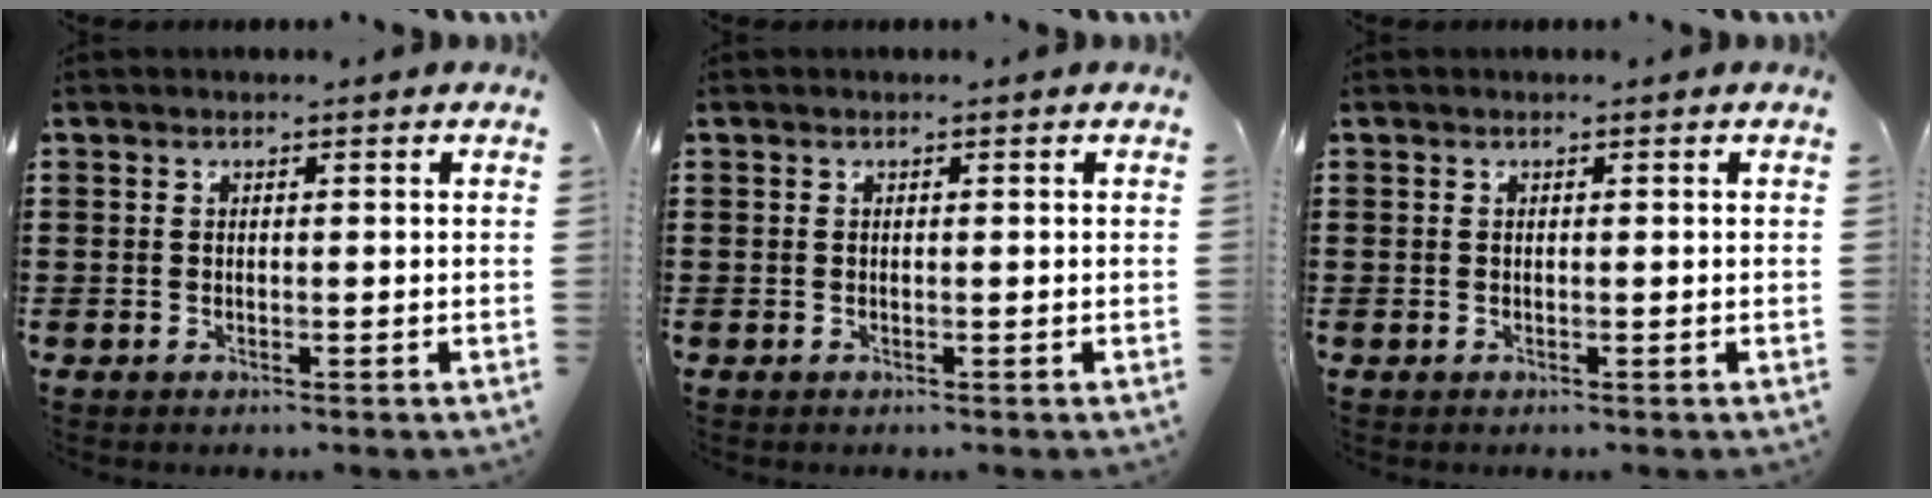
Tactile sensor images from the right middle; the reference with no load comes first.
{"total": 0.0}
{"total": 0.0}